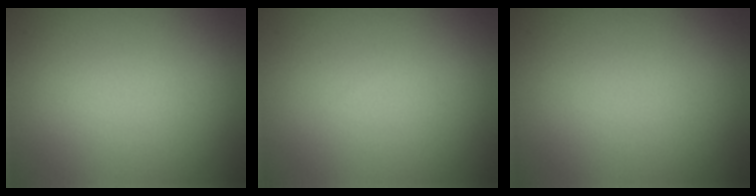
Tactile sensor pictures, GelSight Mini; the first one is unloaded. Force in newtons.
{"total": 0.0}
{"total": 0.0}